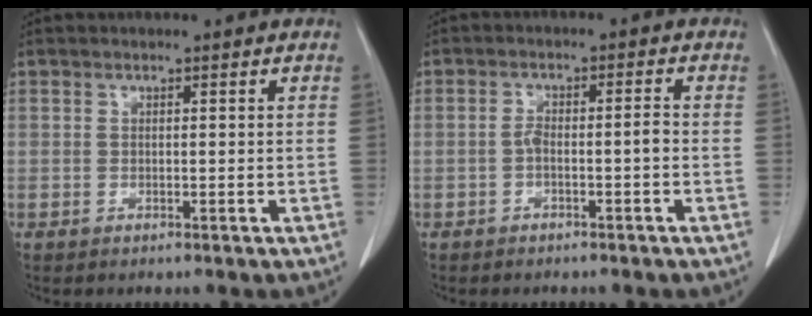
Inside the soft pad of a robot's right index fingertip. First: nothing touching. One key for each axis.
{"total": 2.8, "fx": -1.0, "fy": 0.6, "fz": 2.5, "tx": -0.043, "ty": 0.008, "tz": -0.016}